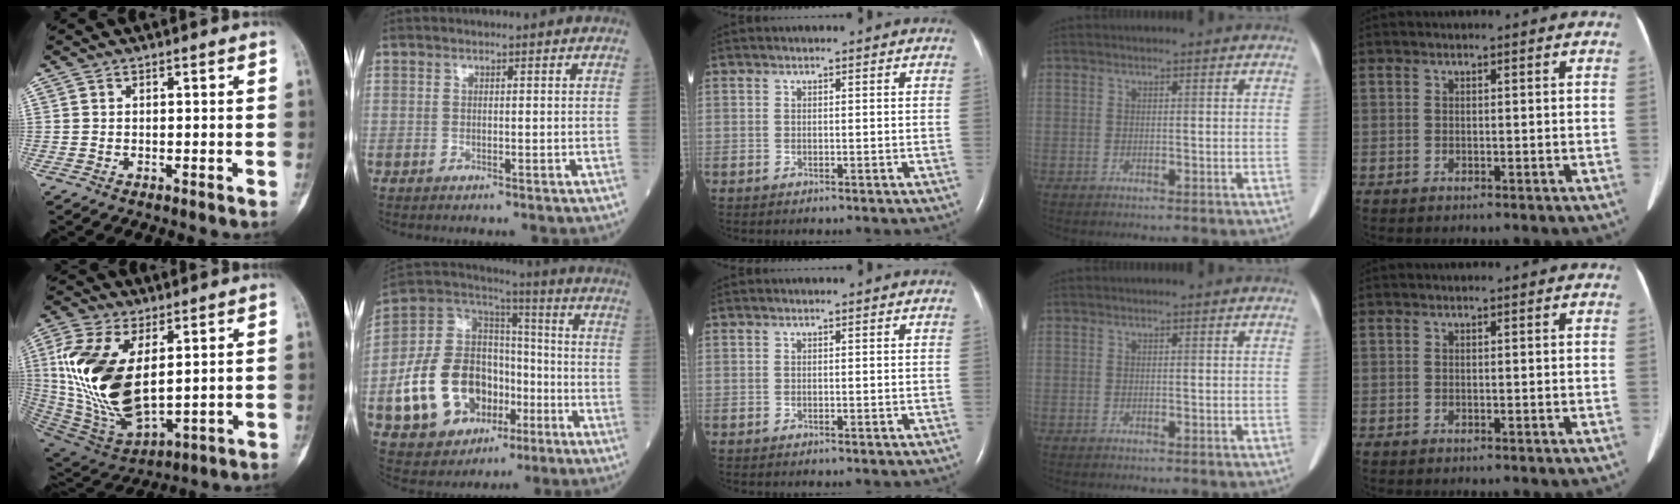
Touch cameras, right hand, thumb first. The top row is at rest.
{"thumb": {"total": 20.7, "force": [3.8, 10.8, 17.2], "torque": [-0.348, -0.023, 0.087]}, "index": {"total": 18.5, "force": [-5.6, 13.0, 11.8], "torque": [-0.243, 0.036, -0.084]}}